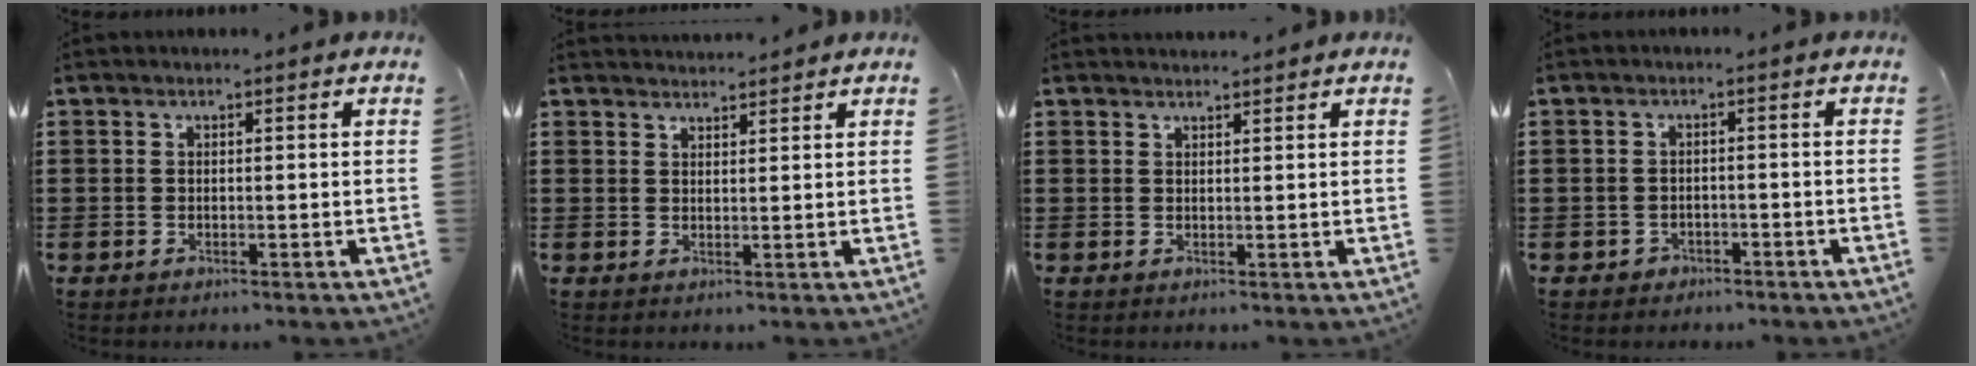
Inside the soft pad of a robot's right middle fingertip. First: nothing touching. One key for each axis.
{"total": 1.9, "fx": 1.9, "fy": 0.1, "fz": -0.1, "tx": -0.004, "ty": 0.003, "tz": 0.037}
{"total": 1.2, "fx": 1.2, "fy": 0.0, "fz": 0.1, "tx": -0.004, "ty": 0.000, "tz": 0.022}
{"total": 1.5, "fx": -1.3, "fy": 0.7, "fz": 0.1, "tx": -0.007, "ty": 0.003, "tz": -0.031}